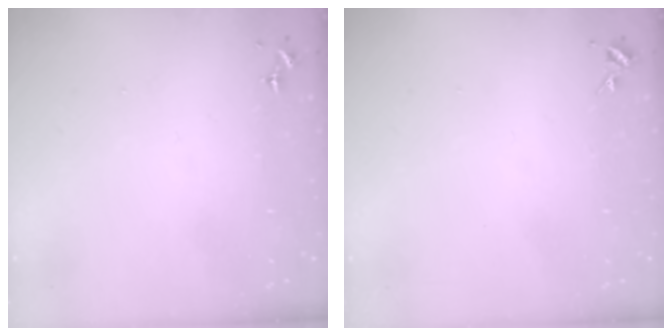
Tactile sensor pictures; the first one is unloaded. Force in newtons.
{"total": 3.7, "press": 3.7, "slide": 0.5}